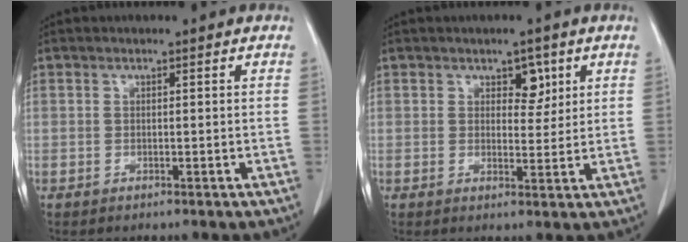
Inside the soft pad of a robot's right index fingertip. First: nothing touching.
{"total": 3.3, "force": [1.7, 2.0, 2.1], "torque": [-0.020, 0.001, 0.024]}